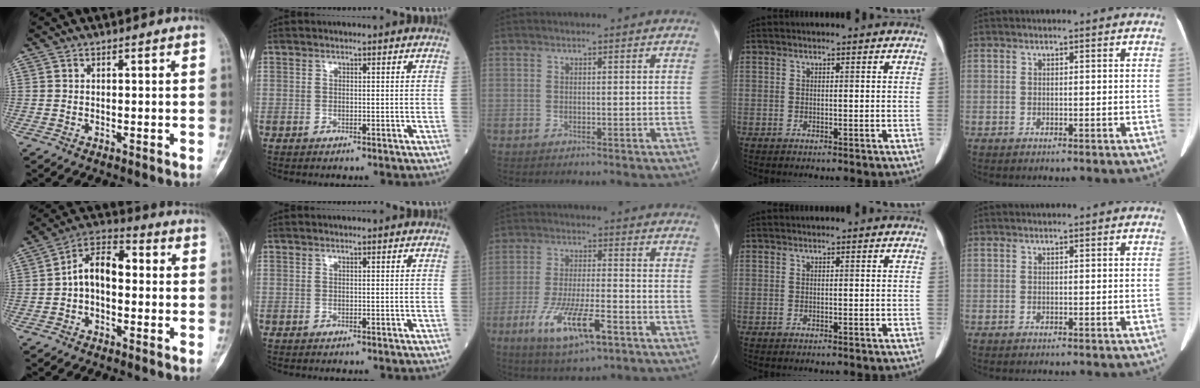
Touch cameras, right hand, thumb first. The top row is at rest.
{"thumb": {"total": 9.6, "force": [-0.4, 6.1, 7.4], "torque": [-0.103, 0.038, -0.023]}, "middle": {"total": 11.1, "force": [-5.3, 2.4, 9.4], "torque": [-0.179, -0.016, -0.088]}}